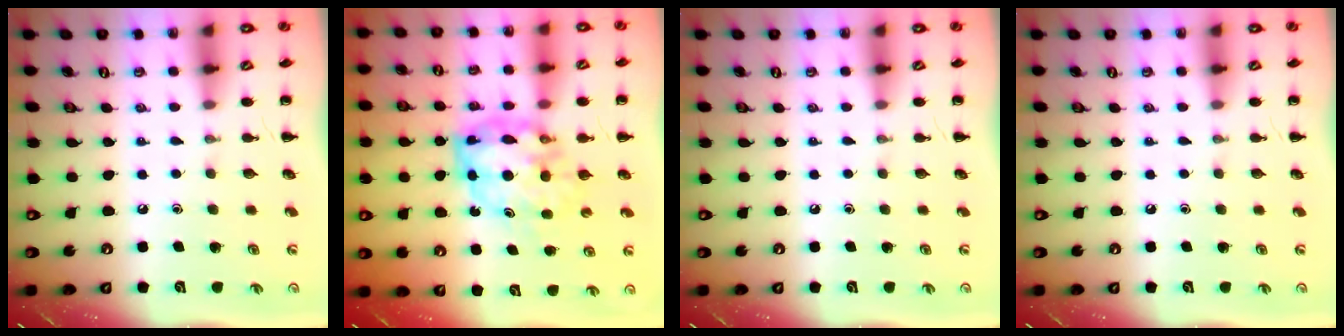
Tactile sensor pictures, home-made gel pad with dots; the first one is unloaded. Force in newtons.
{"total": 8.7, "press": 8.4, "slide": 2.1}
{"total": 0.0}
{"total": 0.0}